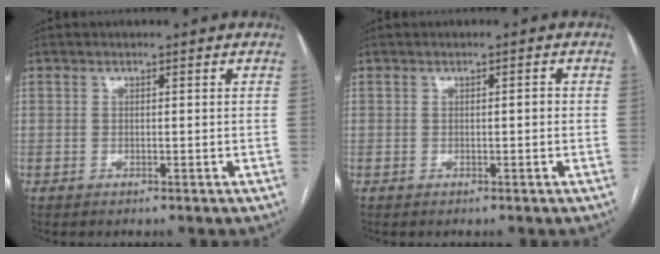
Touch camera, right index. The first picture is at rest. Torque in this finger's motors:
{"motor_torque": [0.17, 0.08, 0.18, 0.02]}